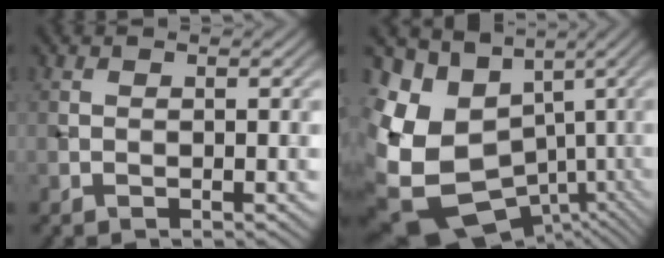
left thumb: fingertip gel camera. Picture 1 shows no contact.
{"total": 18.6, "force": [-5.4, 14.2, 10.7], "torque": [-0.270, -0.026, -0.053]}